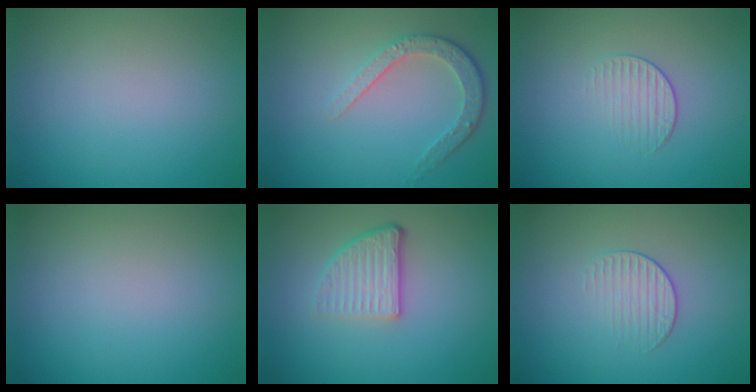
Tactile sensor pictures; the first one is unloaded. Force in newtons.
{"total": 3.5, "press": 2.8, "slide": 2.0}
{"total": 1.5, "press": 0.7, "slide": 1.3}
{"total": 0.0}
{"total": 3.9, "press": 2.5, "slide": 3.0}
{"total": 1.7, "press": 1.0, "slide": 1.4}